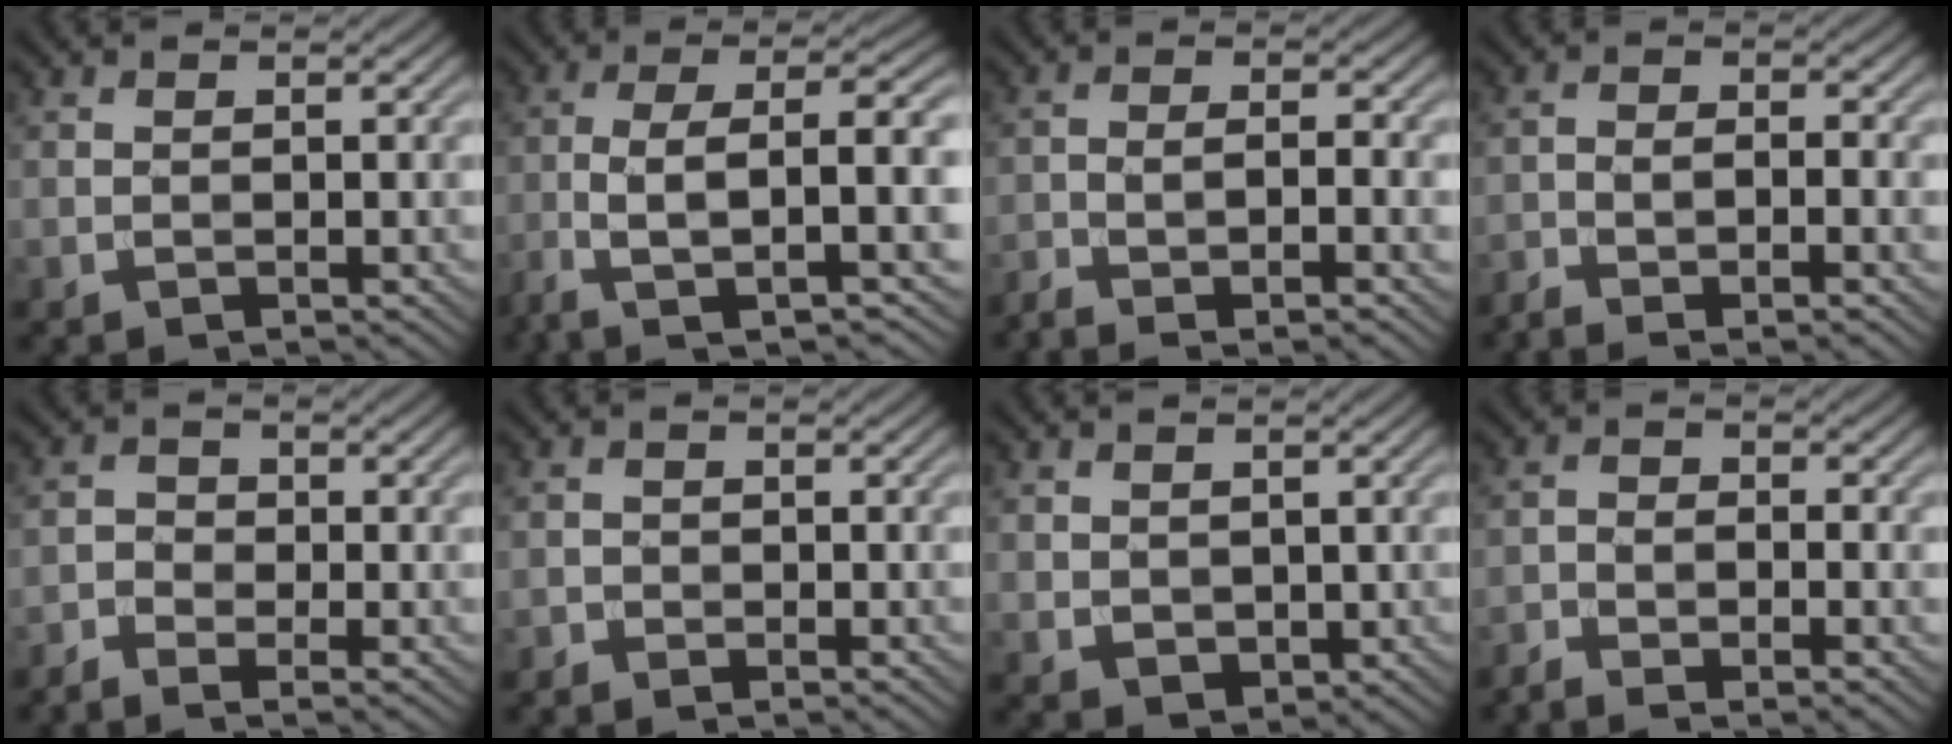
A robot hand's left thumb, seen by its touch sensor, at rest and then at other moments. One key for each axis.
{"total": 10.2, "fx": -3.2, "fy": 2.5, "fz": 9.4, "tx": -0.159, "ty": 0.011, "tz": -0.063}
{"total": 5.7, "fx": -3.2, "fy": 1.4, "fz": 4.4, "tx": -0.082, "ty": -0.006, "tz": -0.055}
{"total": 5.3, "fx": -3.3, "fy": 1.4, "fz": 3.8, "tx": -0.070, "ty": -0.006, "tz": -0.059}
{"total": 3.5, "fx": -2.3, "fy": 1.9, "fz": 1.9, "tx": -0.037, "ty": -0.003, "tz": -0.048}
{"total": 1.1, "fx": -0.6, "fy": 0.8, "fz": 0.3, "tx": -0.005, "ty": -0.002, "tz": -0.013}
{"total": 2.4, "fx": 0.9, "fy": 1.9, "fz": 1.2, "tx": -0.035, "ty": -0.008, "tz": 0.023}
{"total": 4.6, "fx": -3.0, "fy": 1.7, "fz": 3.0, "tx": -0.055, "ty": -0.007, "tz": -0.059}